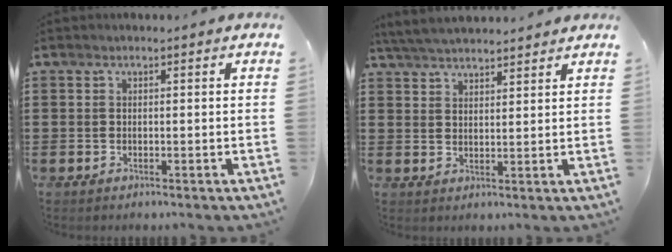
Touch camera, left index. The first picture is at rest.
{"total": 4.4, "force": [4.2, 0.2, 1.0], "torque": [-0.034, -0.010, 0.078]}